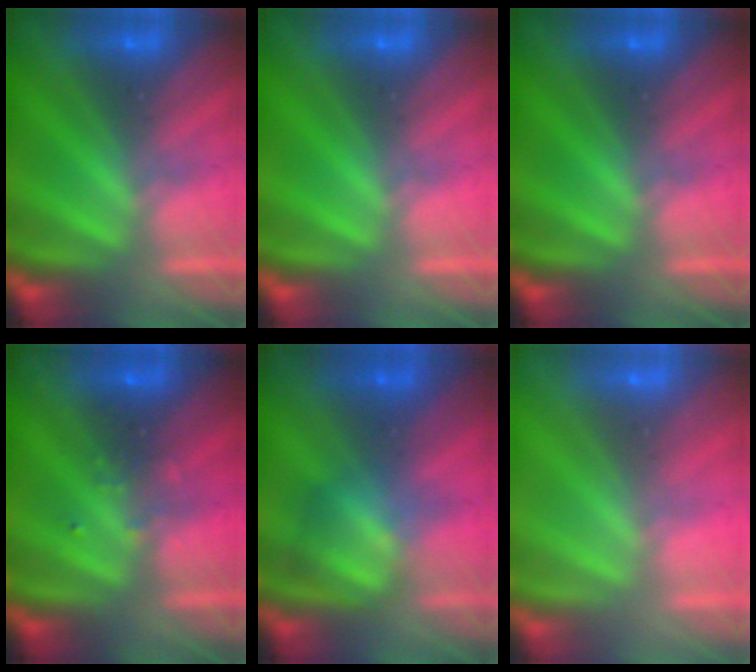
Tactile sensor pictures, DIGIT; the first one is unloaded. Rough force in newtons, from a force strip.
{"total": 0.0}
{"total": 0.0}
{"total": 2.4}
{"total": 3.5}
{"total": 3.2}